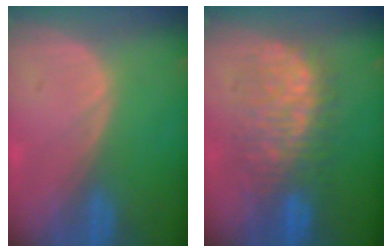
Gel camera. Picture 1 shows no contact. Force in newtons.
{"total": 8.8, "press": 8.8, "slide": 0.6}